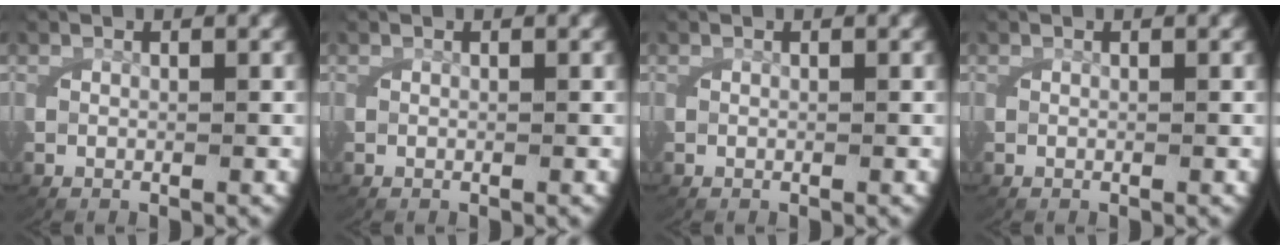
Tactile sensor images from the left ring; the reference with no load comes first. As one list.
[{"total": 0.0}, {"total": 0.0}, {"total": 0.0}]